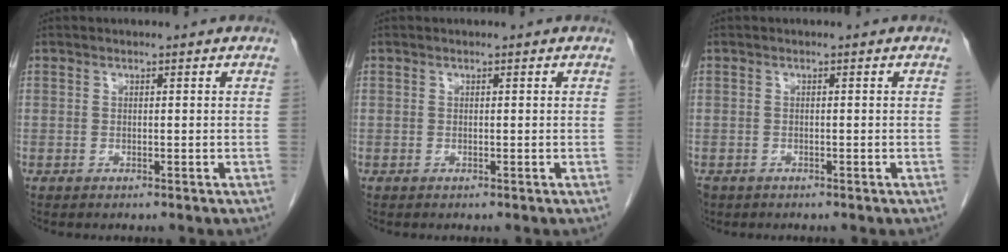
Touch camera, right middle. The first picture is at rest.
{"total": 0.0}
{"total": 3.0, "force": [-2.0, 2.1, 0.9], "torque": [-0.024, -0.004, -0.034]}